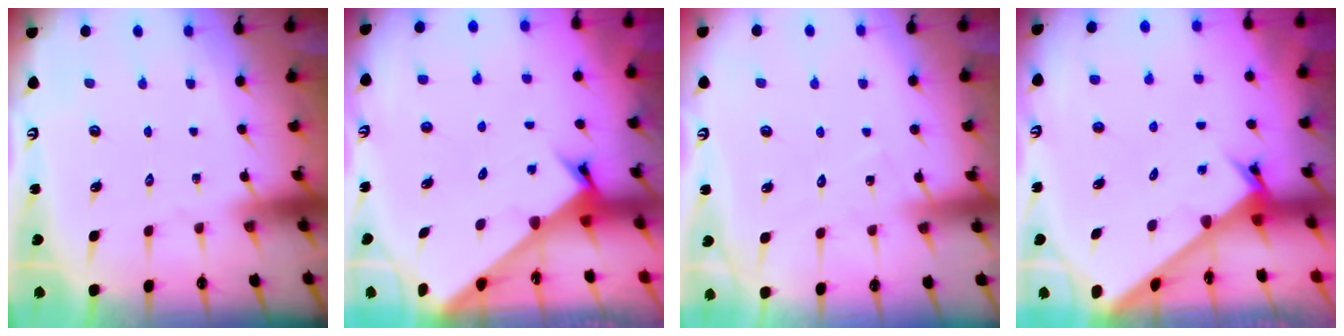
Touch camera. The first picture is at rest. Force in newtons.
{"total": 2.5, "press": 2.5, "slide": 0.2}
{"total": 6.3, "press": 6.3, "slide": 0.2}
{"total": 2.7, "press": 2.7, "slide": 0.3}